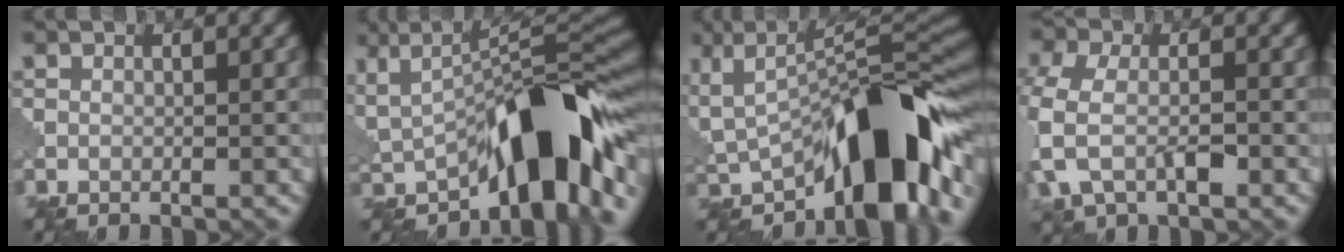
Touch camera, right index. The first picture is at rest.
{"total": 11.7, "force": [-3.3, 4.4, 10.4], "torque": [-0.126, 0.016, -0.064]}
{"total": 12.0, "force": [-3.8, 5.0, 10.3], "torque": [-0.119, 0.014, -0.071]}
{"total": 6.0, "force": [-1.9, 3.5, 4.4], "torque": [-0.114, -0.003, -0.044]}